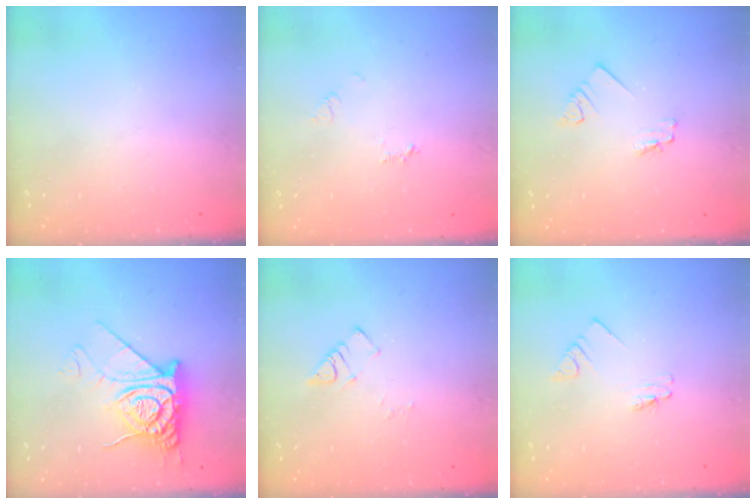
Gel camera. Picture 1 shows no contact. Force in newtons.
{"total": 4.1, "press": 4.0, "slide": 0.4}
{"total": 1.7, "press": 1.7, "slide": 0.3}
{"total": 14.4, "press": 14.4, "slide": 1.3}
{"total": 4.1, "press": 4.0, "slide": 0.7}
{"total": 1.1, "press": 1.1, "slide": 0.0}